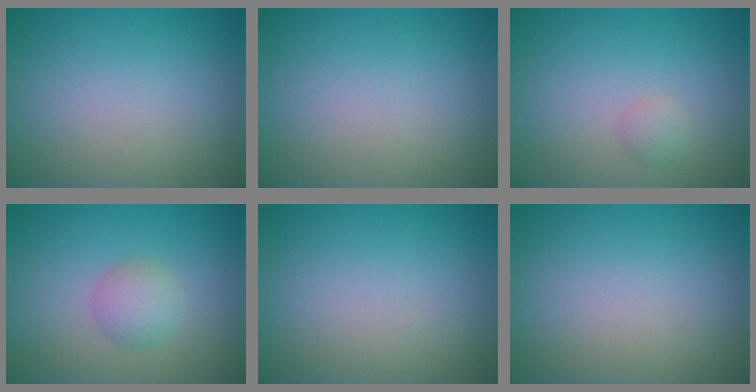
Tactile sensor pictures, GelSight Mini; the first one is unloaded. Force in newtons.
{"total": 0.0}
{"total": 1.1, "press": 1.1, "slide": 0.0}
{"total": 2.4, "press": 2.4, "slide": 0.1}
{"total": 0.0}
{"total": 0.0}